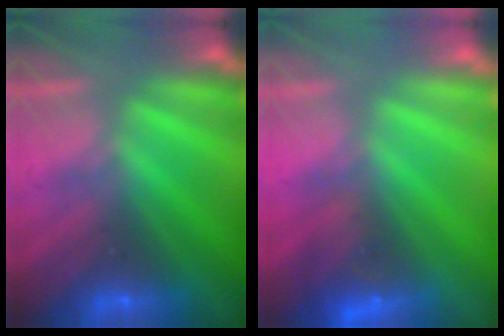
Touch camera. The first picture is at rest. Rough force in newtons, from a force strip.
{"total": 2.6}